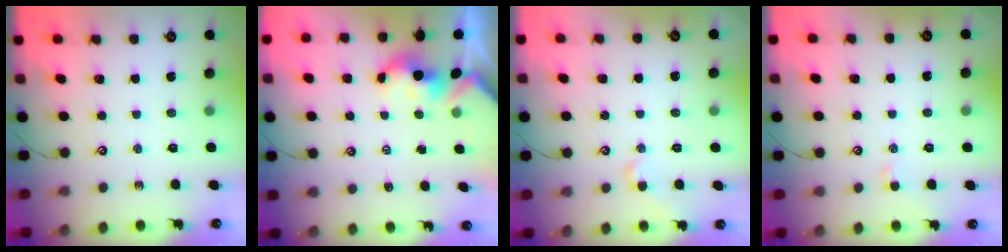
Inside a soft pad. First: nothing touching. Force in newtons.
{"total": 1.5, "press": 1.5, "slide": 0.4}
{"total": 1.3, "press": 1.0, "slide": 0.8}
{"total": 0.5, "press": 0.4, "slide": 0.3}